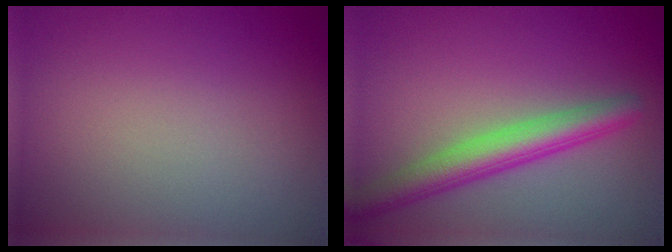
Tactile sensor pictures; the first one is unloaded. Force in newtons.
{"total": 4.5, "press": 4.5, "slide": 0.2}